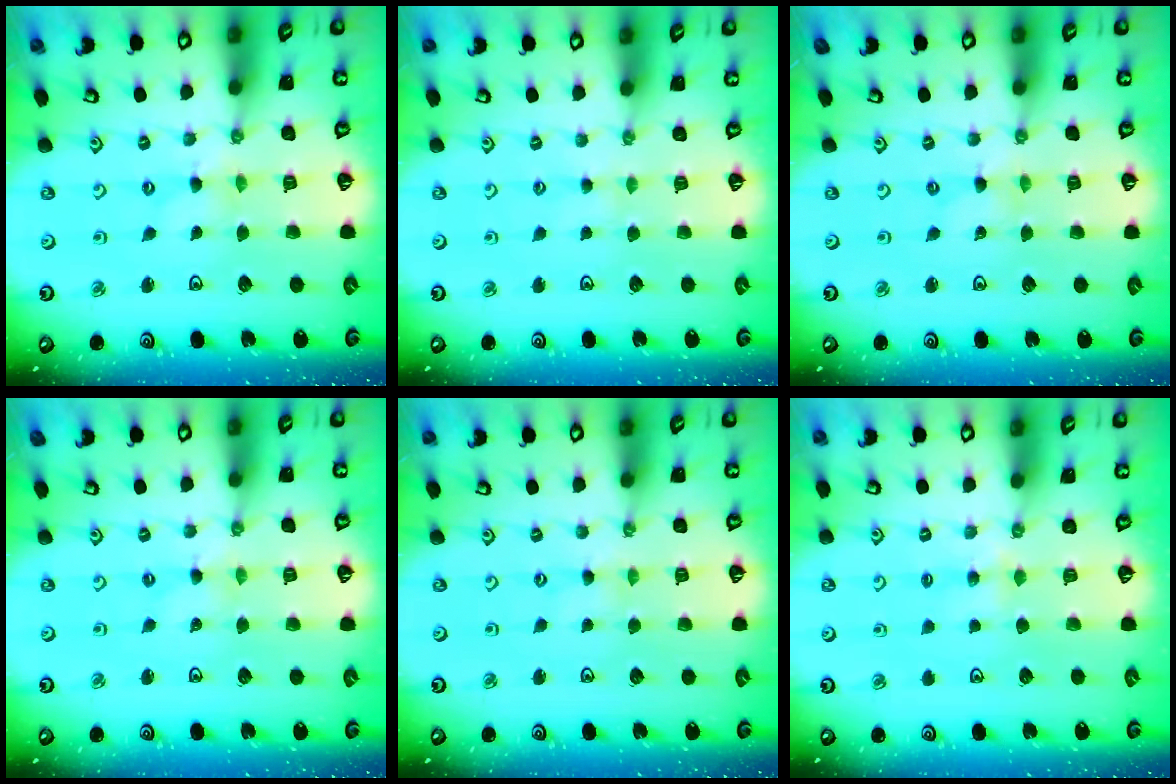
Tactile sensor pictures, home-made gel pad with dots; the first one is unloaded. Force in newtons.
{"total": 1.7, "press": 1.7, "slide": 0.3}
{"total": 0.0}
{"total": 0.0}
{"total": 0.0}
{"total": 3.5, "press": 3.4, "slide": 0.5}